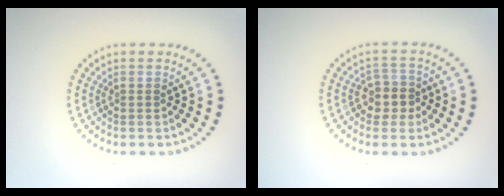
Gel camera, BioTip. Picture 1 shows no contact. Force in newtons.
{"total": 2.3, "press": 2.0, "slide": 1.1}